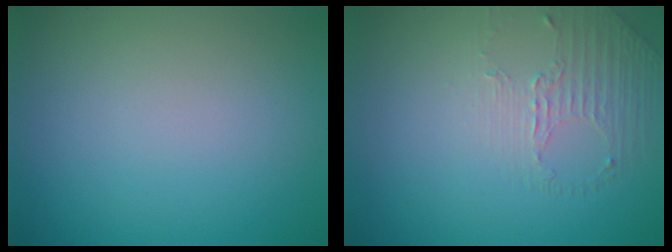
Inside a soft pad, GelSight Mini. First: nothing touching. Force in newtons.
{"total": 1.4, "press": 0.8, "slide": 1.1}